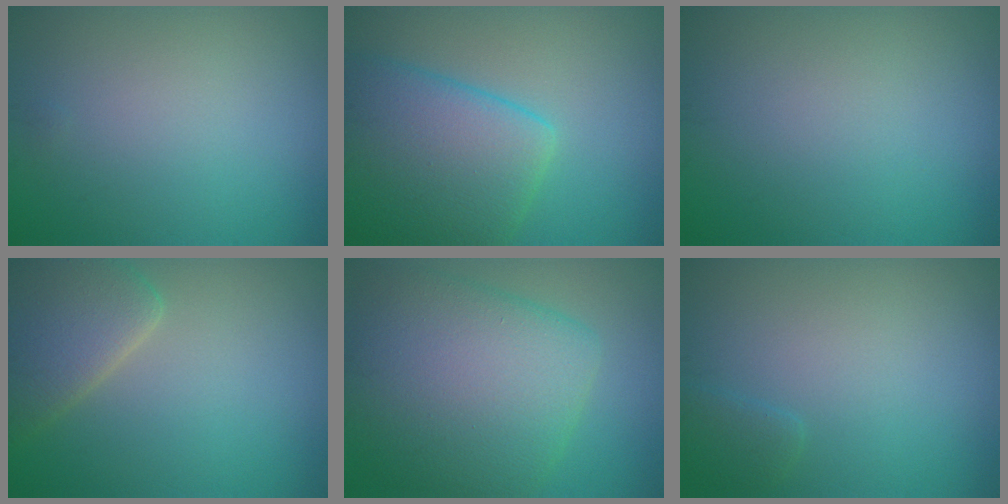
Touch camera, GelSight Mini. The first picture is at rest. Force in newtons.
{"total": 8.2, "press": 8.2, "slide": 0.4}
{"total": 0.0}
{"total": 5.0, "press": 5.0, "slide": 0.4}
{"total": 9.8, "press": 9.8, "slide": 0.3}
{"total": 1.0, "press": 1.0, "slide": 0.1}